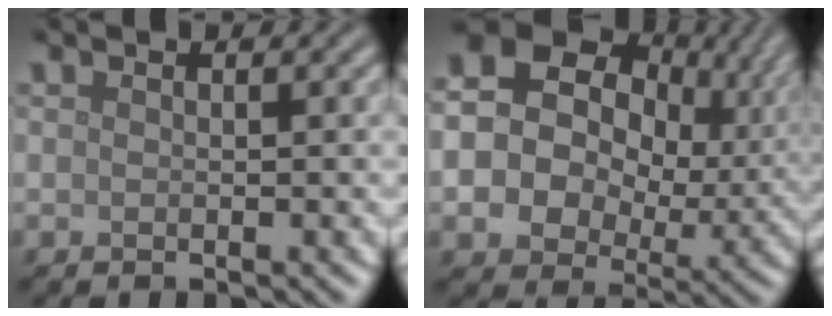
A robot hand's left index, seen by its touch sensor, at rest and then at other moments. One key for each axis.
{"total": 17.9, "fx": 4.2, "fy": 14.6, "fz": 9.3, "tx": -0.218, "ty": 0.023, "tz": 0.075}